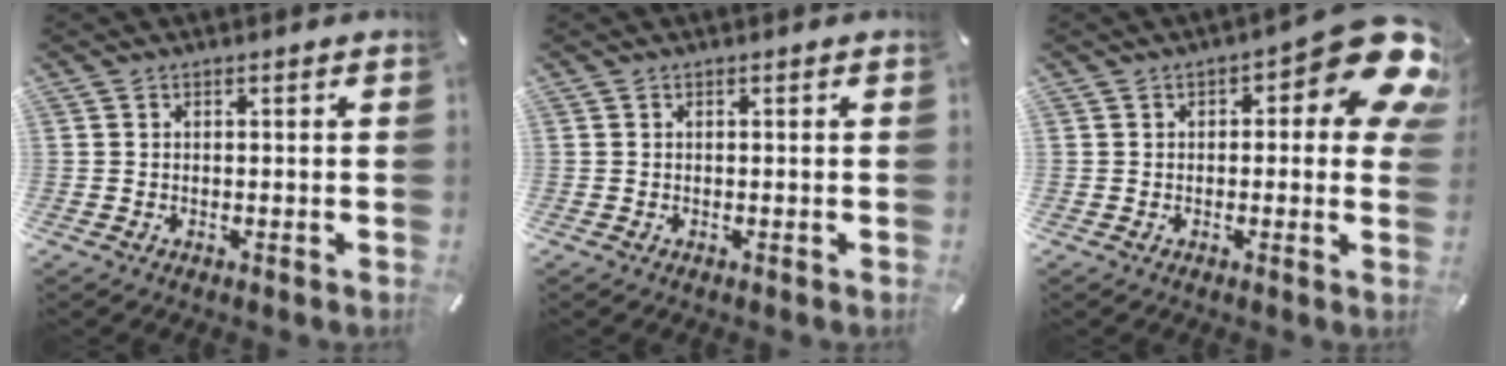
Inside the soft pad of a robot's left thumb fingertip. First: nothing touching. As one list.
[{"total": 0.0}, {"total": 13.8, "force": [5.2, 5.4, 11.6], "torque": [-0.137, -0.045, 0.087]}]